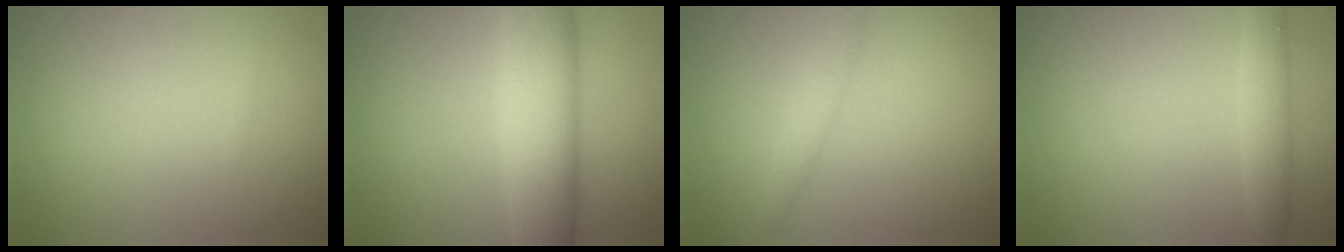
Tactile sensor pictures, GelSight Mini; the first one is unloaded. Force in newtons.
{"total": 8.4, "press": 8.4, "slide": 0.2}
{"total": 1.8, "press": 1.8, "slide": 0.1}
{"total": 2.4, "press": 2.4, "slide": 0.1}